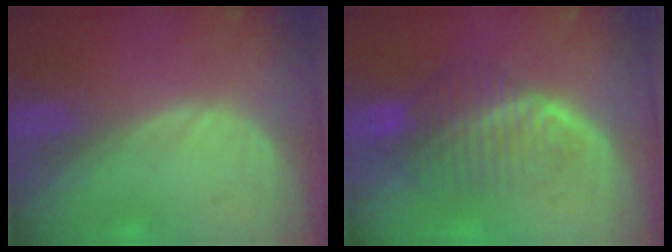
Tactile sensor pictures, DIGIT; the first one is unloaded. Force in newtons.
{"total": 7.9, "press": 7.1, "slide": 3.4}